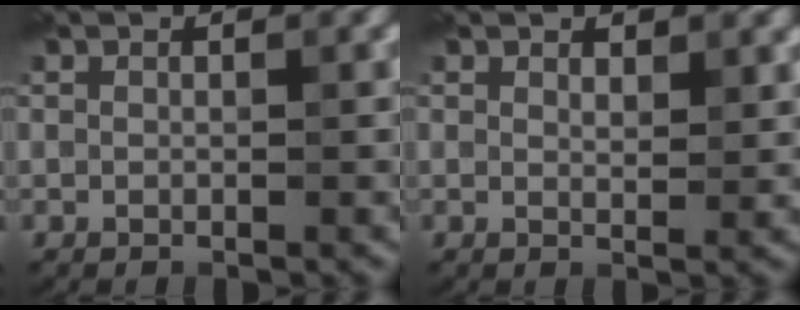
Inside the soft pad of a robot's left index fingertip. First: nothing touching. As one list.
[{"total": 1.2, "force": [0.9, 0.4, 0.7], "torque": [-0.016, -0.003, 0.019]}]